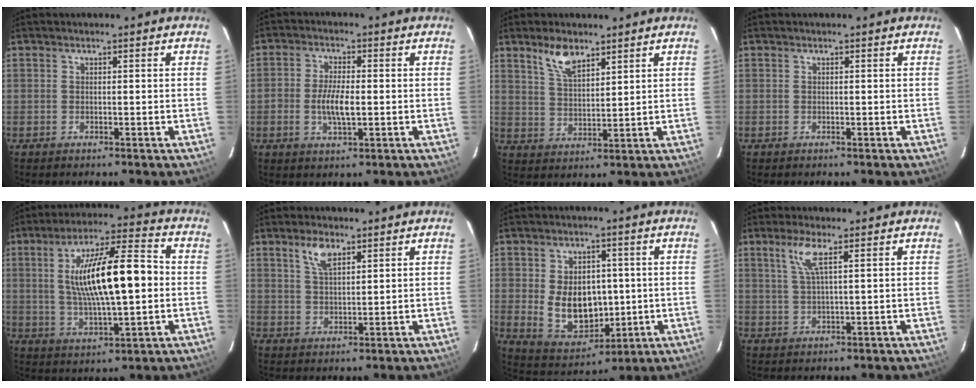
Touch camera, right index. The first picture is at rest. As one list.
[{"total": 5.9, "force": [-0.9, 2.4, 5.3], "torque": [-0.109, 0.002, -0.018]}, {"total": 6.4, "force": [4.5, 2.6, 3.7], "torque": [-0.065, 0.001, 0.090]}, {"total": 0.0}, {"total": 17.3, "force": [1.0, 4.5, 16.7], "torque": [-0.293, 0.012, 0.025]}, {"total": 4.9, "force": [3.0, 2.0, 3.3], "torque": [-0.062, 0.006, 0.059]}, {"total": 11.9, "force": [-0.1, 8.5, 8.4], "torque": [-0.167, -0.005, 0.025]}, {"total": 4.5, "force": [2.2, 0.2, 4.0], "torque": [-0.083, 0.001, 0.047]}]